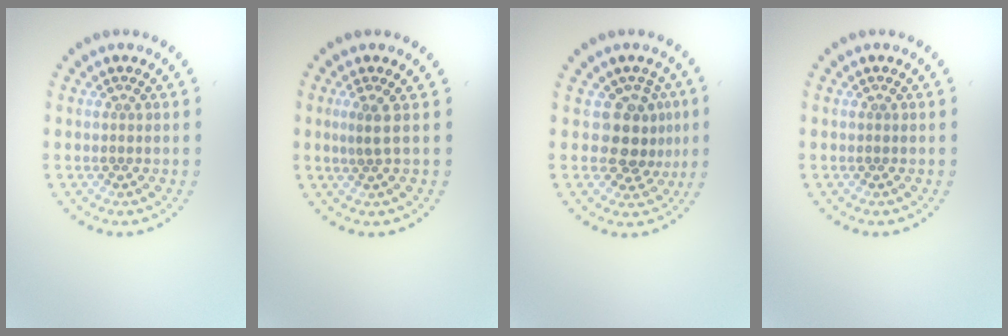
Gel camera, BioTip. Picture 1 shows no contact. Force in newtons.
{"total": 1.4, "press": 0.9, "slide": 1.1}
{"total": 3.5, "press": 2.8, "slide": 2.0}
{"total": 0.0}